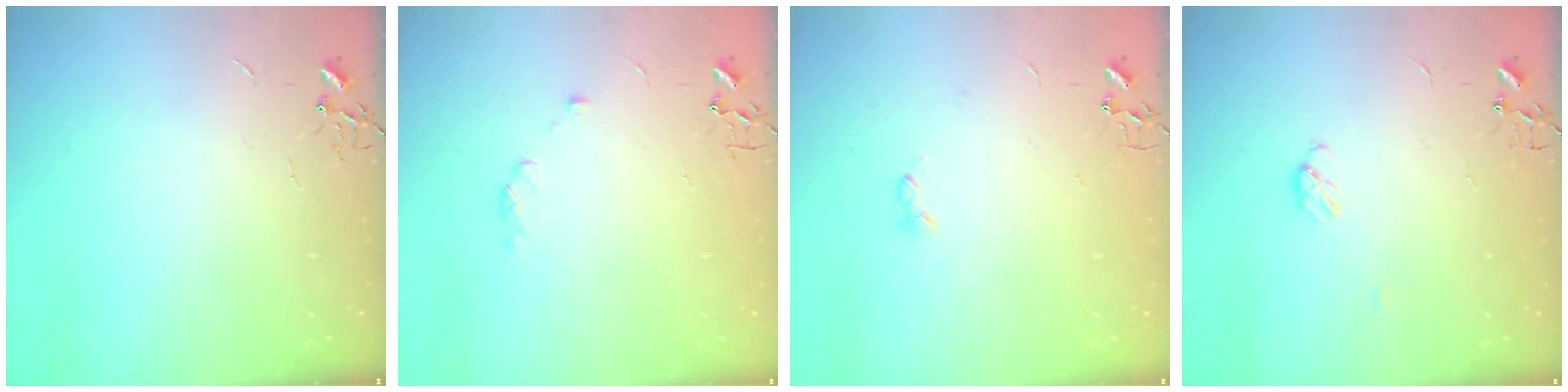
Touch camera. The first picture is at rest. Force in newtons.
{"total": 4.9, "press": 4.8, "slide": 0.6}
{"total": 2.6, "press": 2.5, "slide": 0.5}
{"total": 4.0, "press": 4.0, "slide": 0.4}